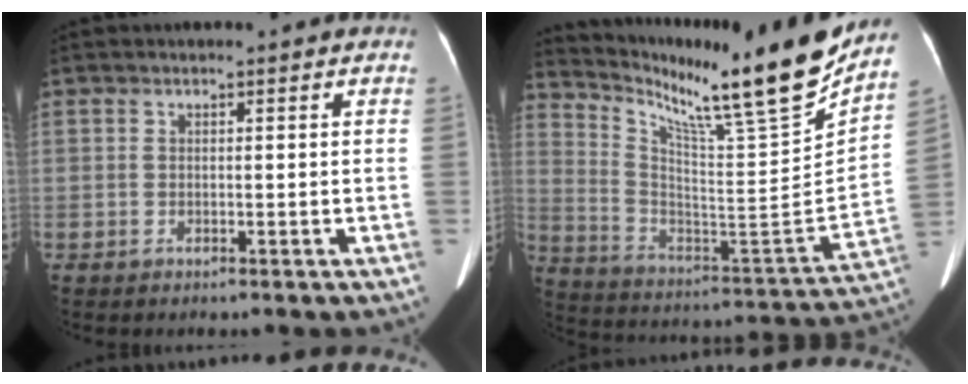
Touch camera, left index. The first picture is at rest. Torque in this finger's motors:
{"motor_torque": [-0.38, -1.07, 0.28, 0.07]}